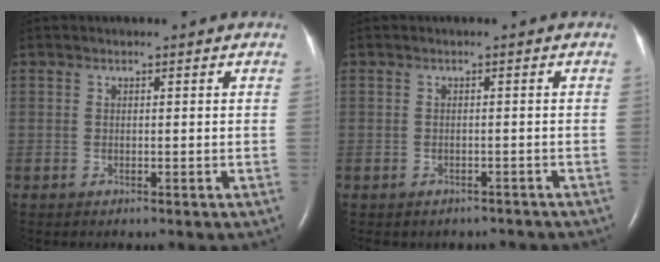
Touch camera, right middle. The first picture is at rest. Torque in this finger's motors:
{"motor_torque": [0.22, -0.28, 0.01, 0.03]}